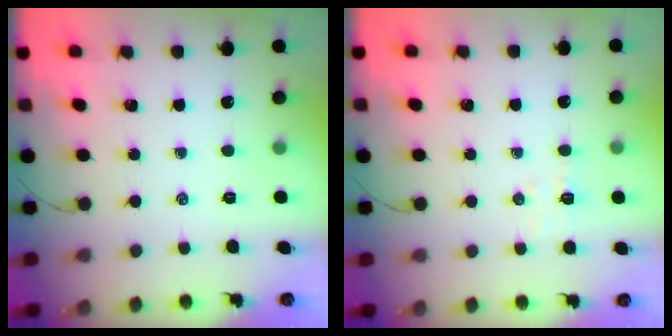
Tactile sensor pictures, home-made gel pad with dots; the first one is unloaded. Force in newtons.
{"total": 5.1, "press": 5.0, "slide": 1.2}